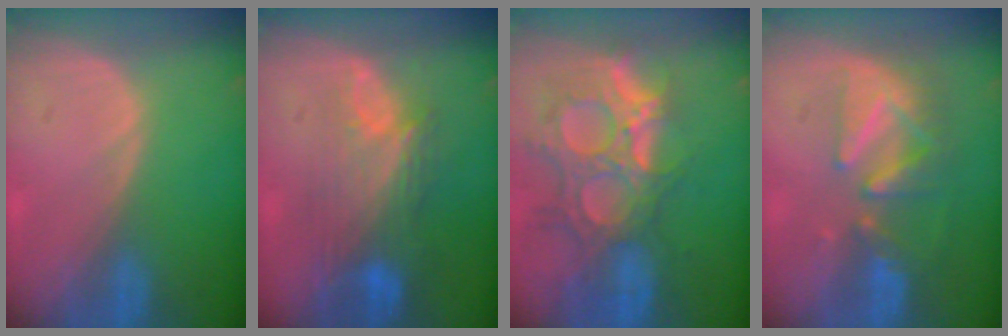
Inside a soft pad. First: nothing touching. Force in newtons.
{"total": 9.6, "press": 8.1, "slide": 5.1}
{"total": 13.3, "press": 11.4, "slide": 6.9}
{"total": 8.5, "press": 8.0, "slide": 3.1}